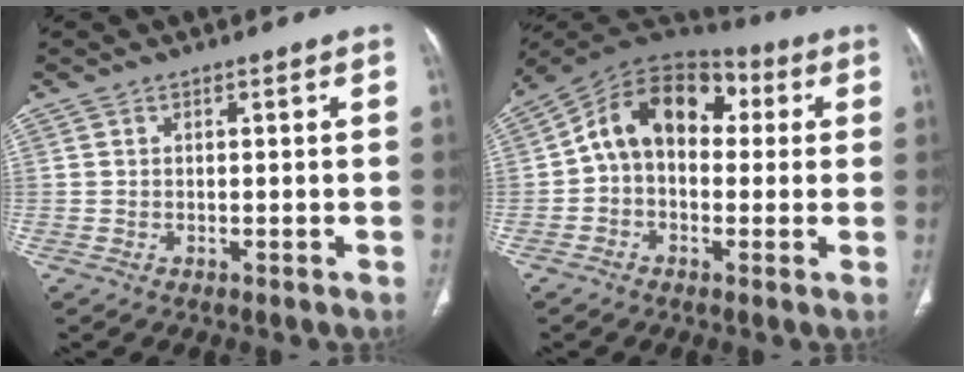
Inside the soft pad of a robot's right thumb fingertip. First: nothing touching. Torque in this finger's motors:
{"motor_torque": [-0.53, 0.97, 0.26, -0.08, 0.16]}